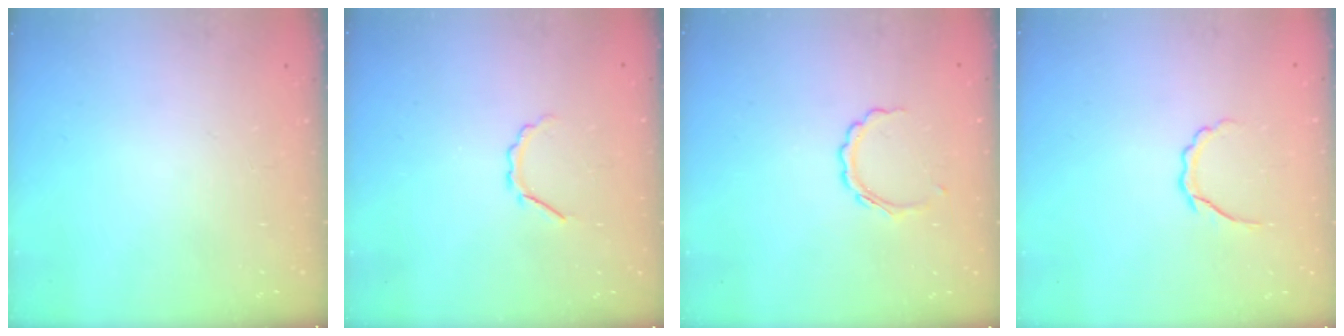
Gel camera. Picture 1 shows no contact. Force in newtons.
{"total": 2.8, "press": 2.7, "slide": 0.8}
{"total": 6.1, "press": 6.0, "slide": 0.9}
{"total": 5.0, "press": 4.9, "slide": 1.1}